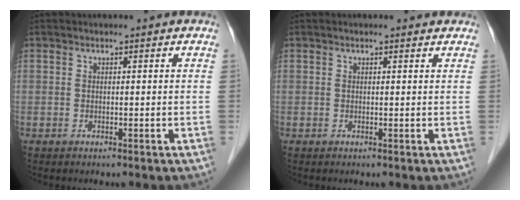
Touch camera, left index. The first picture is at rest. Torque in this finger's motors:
{"motor_torque": [0.54, -0.62, 0.16, 0.01]}